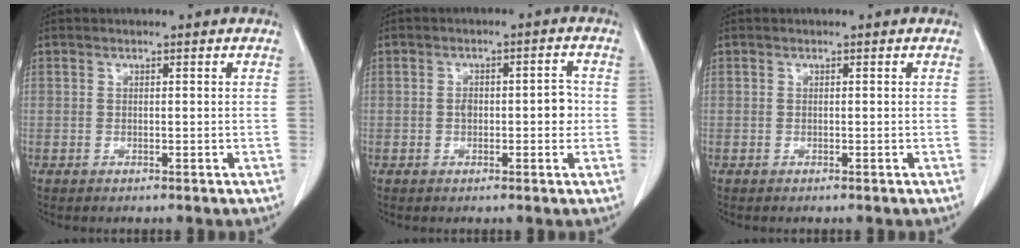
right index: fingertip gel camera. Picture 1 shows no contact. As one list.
[{"total": 4.3, "force": [-0.3, 2.0, 3.8], "torque": [-0.053, 0.013, -0.003]}, {"total": 0.0}]